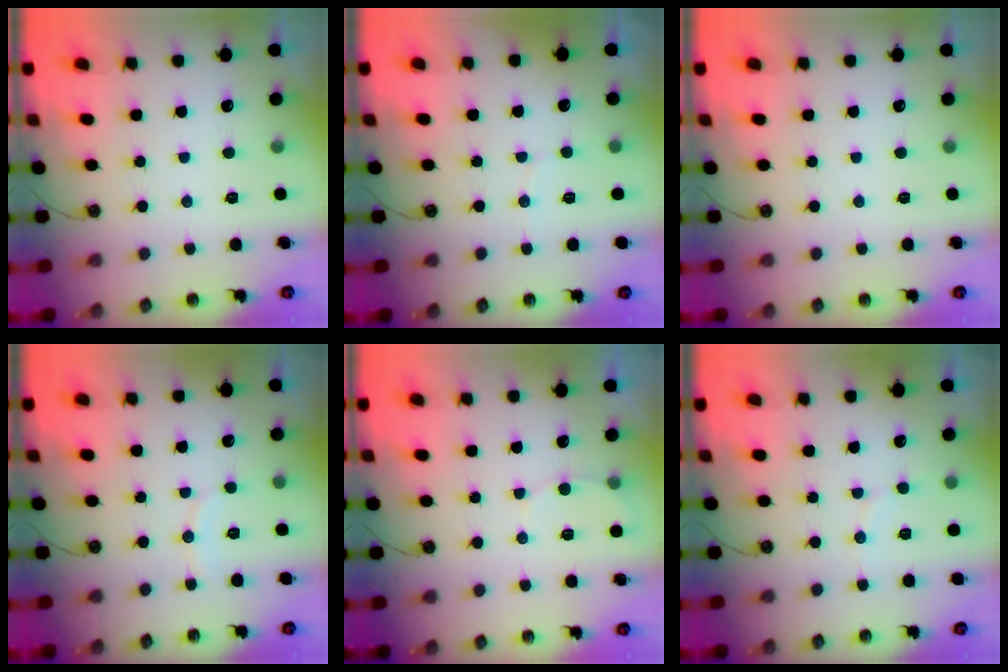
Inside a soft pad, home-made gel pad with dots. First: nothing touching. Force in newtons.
{"total": 2.0, "press": 1.8, "slide": 1.0}
{"total": 0.0}
{"total": 4.2, "press": 4.1, "slide": 0.6}
{"total": 5.0, "press": 5.0, "slide": 0.4}
{"total": 4.0, "press": 3.9, "slide": 0.9}